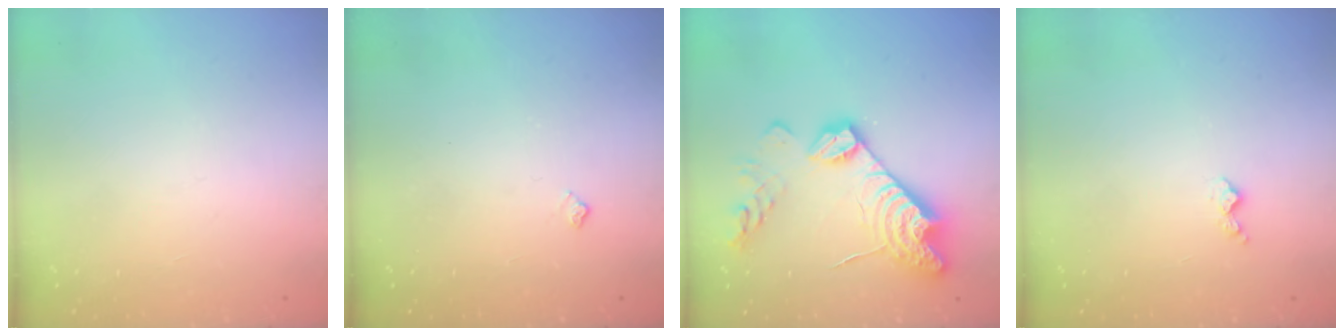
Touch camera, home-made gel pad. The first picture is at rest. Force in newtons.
{"total": 3.9, "press": 3.8, "slide": 0.5}
{"total": 18.6, "press": 18.5, "slide": 1.5}
{"total": 3.5, "press": 3.4, "slide": 0.6}